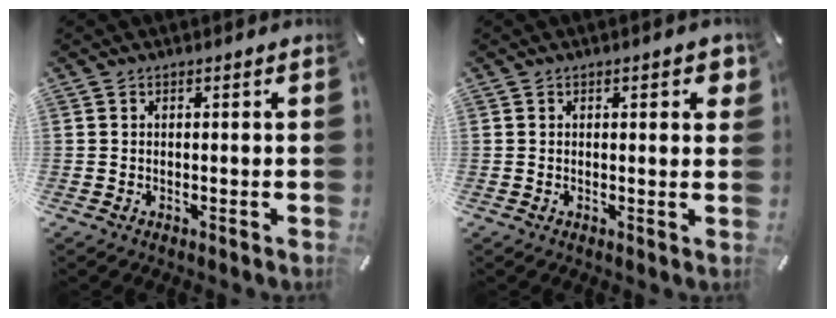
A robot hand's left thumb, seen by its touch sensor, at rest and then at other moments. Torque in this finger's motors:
{"motor_torque": [-0.18, -0.17, -0.23, 0.15, 0.06]}